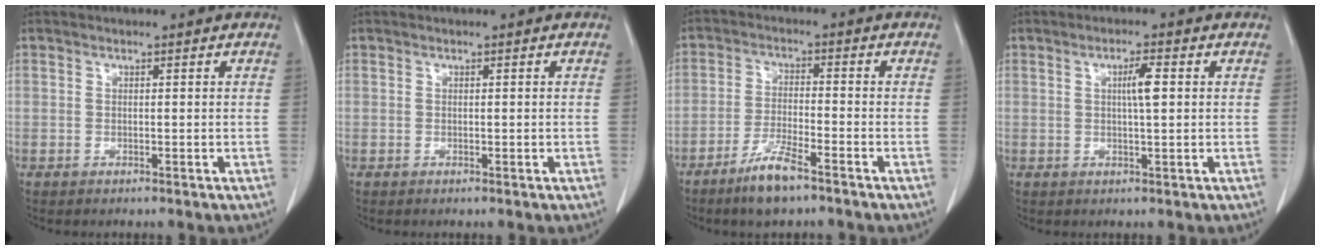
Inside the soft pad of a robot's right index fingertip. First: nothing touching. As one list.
[{"total": 0.0}, {"total": 6.5, "force": [-4.6, 0.8, 4.4], "torque": [-0.096, -0.010, -0.085]}, {"total": 3.5, "force": [0.7, 0.2, 3.4], "torque": [-0.058, 0.001, 0.011]}]